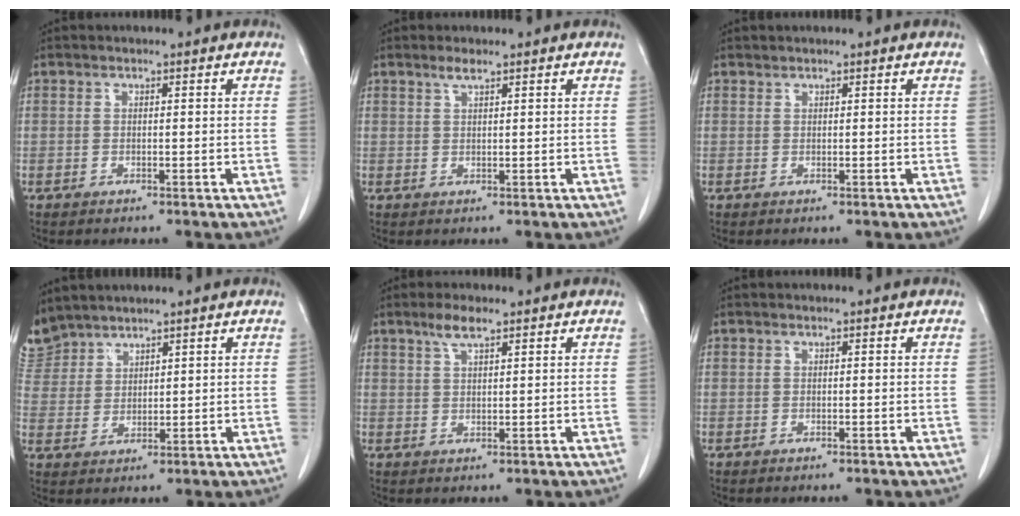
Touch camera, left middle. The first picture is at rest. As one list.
[{"total": 1.5, "force": [1.1, 0.0, 1.0], "torque": [-0.021, 0.002, 0.024]}, {"total": 0.0}, {"total": 5.9, "force": [5.6, 1.8, -0.1], "torque": [-0.007, 0.008, 0.125]}, {"total": 3.2, "force": [2.2, 0.5, 2.2], "torque": [-0.049, 0.004, 0.045]}, {"total": 0.0}]